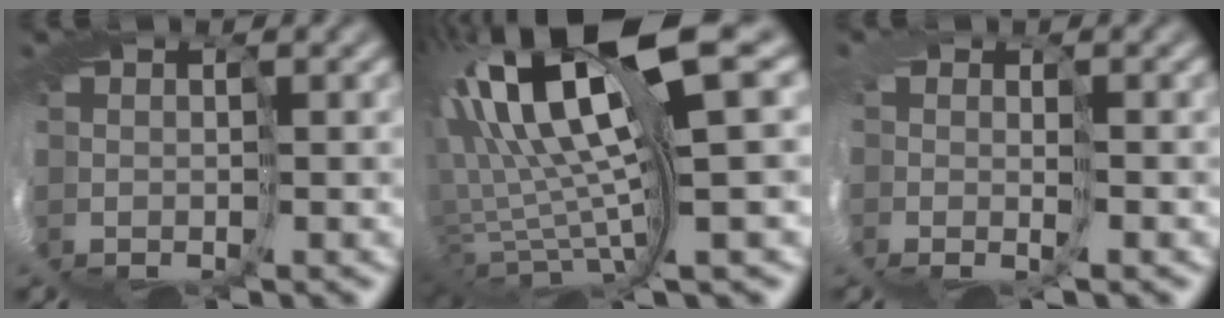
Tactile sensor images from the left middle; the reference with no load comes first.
{"total": 14.3, "force": [5.3, 2.5, 13.1], "torque": [-0.257, 0.011, 0.109]}
{"total": 2.2, "force": [-0.4, 1.2, 1.7], "torque": [-0.043, -0.007, -0.004]}